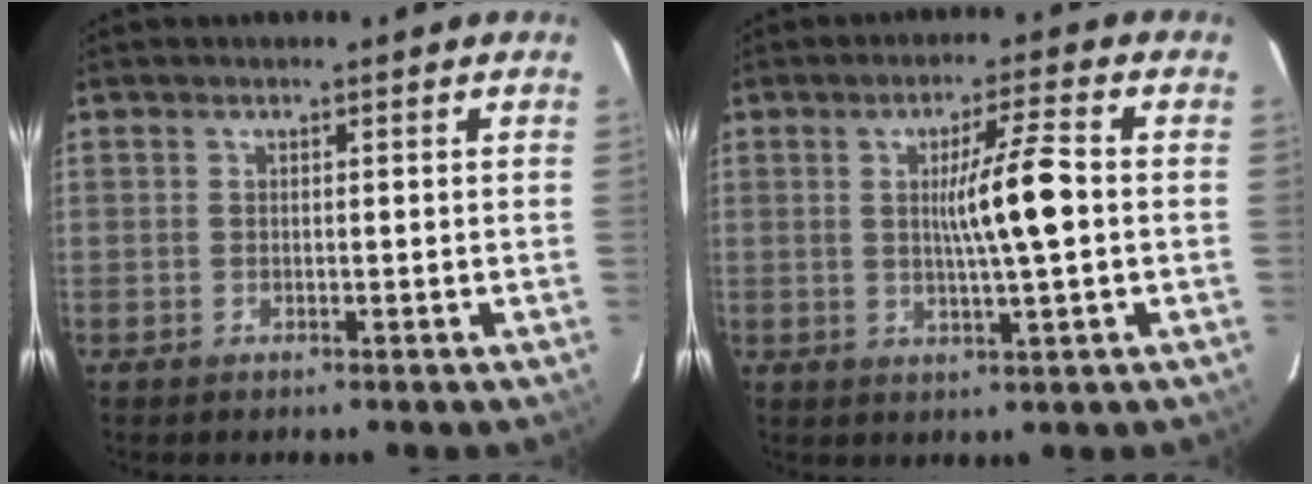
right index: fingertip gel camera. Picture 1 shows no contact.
{"total": 7.4, "force": [0.2, -0.5, 7.3], "torque": [-0.123, -0.001, 0.005]}